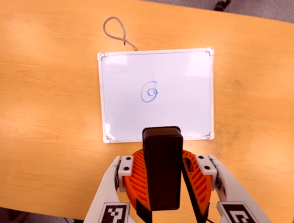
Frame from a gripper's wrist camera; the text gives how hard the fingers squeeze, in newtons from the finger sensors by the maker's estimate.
{"total": 8.0, "left": 8.9, "right": 7.0}